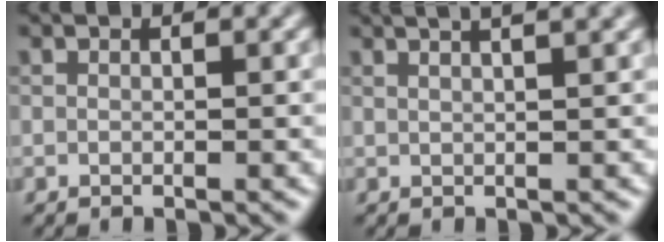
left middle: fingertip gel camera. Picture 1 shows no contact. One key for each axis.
{"total": 7.1, "fx": 4.4, "fy": 3.1, "fz": 4.7, "tx": -0.018, "ty": 0.059, "tz": 0.020}